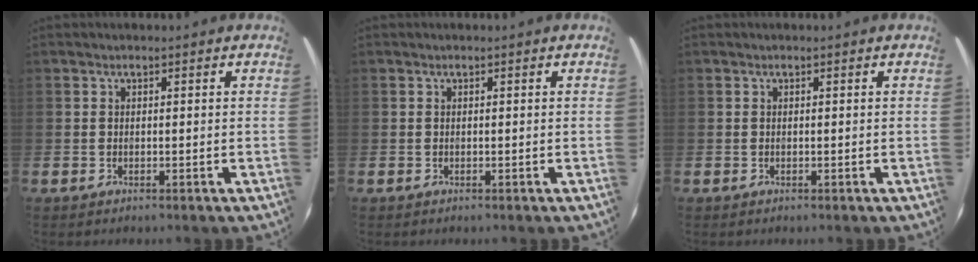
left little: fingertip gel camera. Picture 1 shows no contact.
{"total": 0.0}
{"total": 0.0}